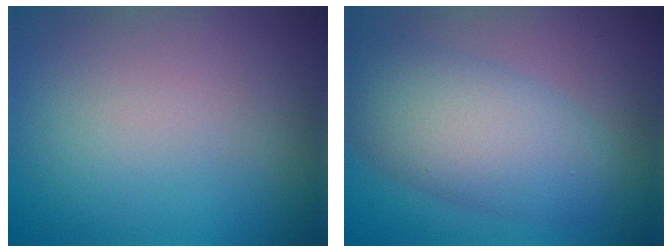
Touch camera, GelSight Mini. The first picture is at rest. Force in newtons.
{"total": 6.8, "press": 6.8, "slide": 0.2}